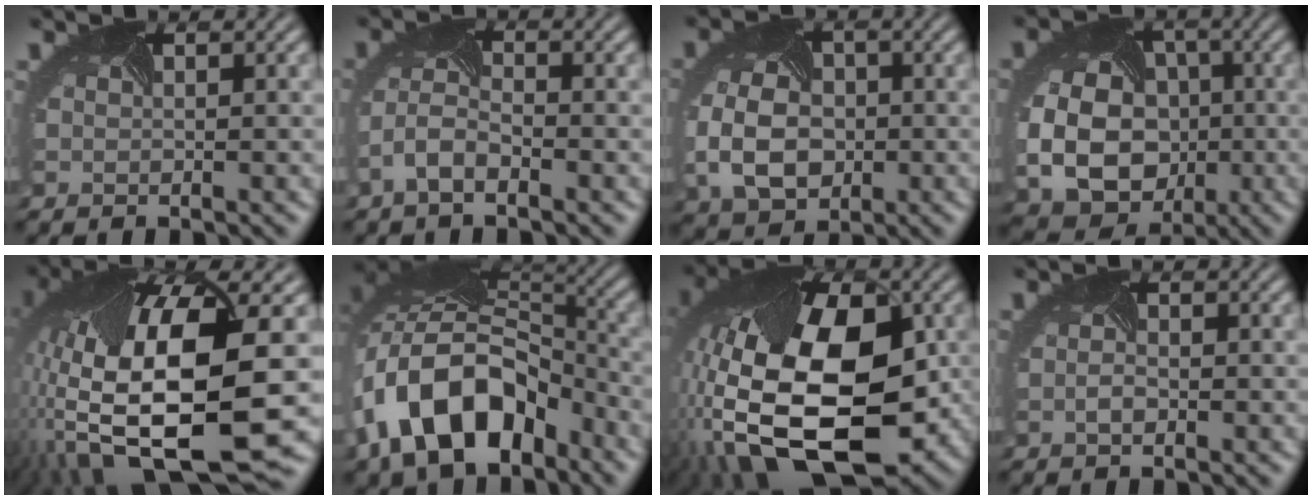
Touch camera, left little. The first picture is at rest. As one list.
[{"total": 3.1, "force": [-2.1, 1.0, 1.9], "torque": [-0.056, -0.002, -0.040]}, {"total": 6.1, "force": [-1.5, 4.4, 3.9], "torque": [-0.102, -0.014, -0.023]}, {"total": 9.7, "force": [-2.0, 7.7, 5.6], "torque": [-0.109, -0.028, -0.031]}, {"total": 17.4, "force": [-1.1, 7.4, 15.7], "torque": [-0.314, -0.050, 0.006]}, {"total": 12.0, "force": [-6.2, 7.1, 7.5], "torque": [-0.154, 0.000, -0.112]}, {"total": 18.4, "force": [-2.5, 10.7, 14.8], "torque": [-0.306, -0.060, -0.006]}, {"total": 0.8, "force": [-0.7, -0.1, 0.3], "torque": [-0.018, -0.006, -0.006]}]